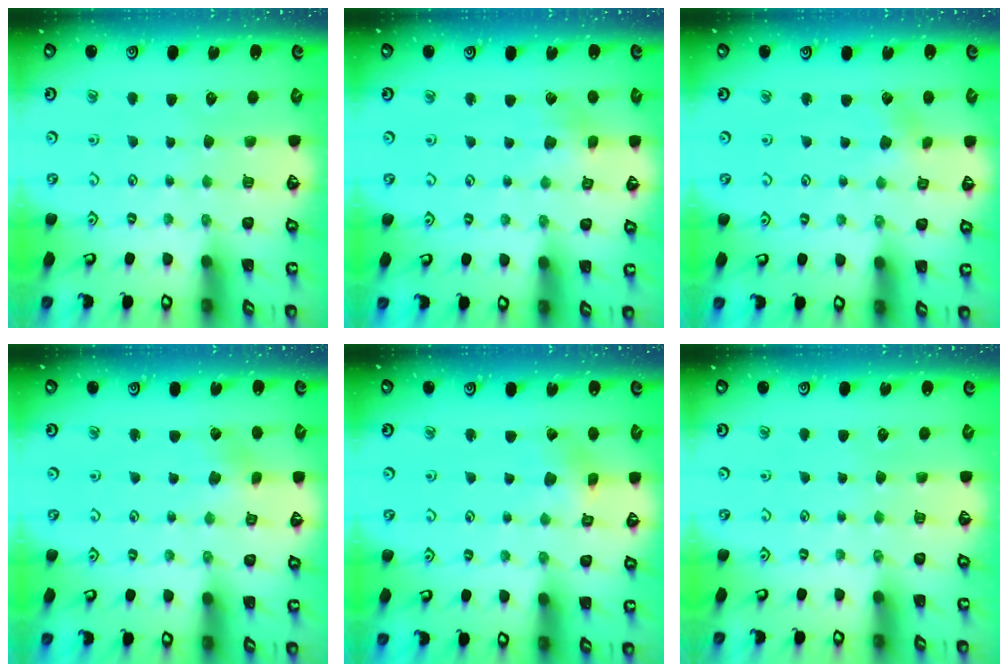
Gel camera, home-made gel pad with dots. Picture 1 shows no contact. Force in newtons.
{"total": 2.9, "press": 2.9, "slide": 0.6}
{"total": 1.8, "press": 1.8, "slide": 0.4}
{"total": 2.0, "press": 2.0, "slide": 0.3}
{"total": 1.7, "press": 1.6, "slide": 0.4}
{"total": 0.0}